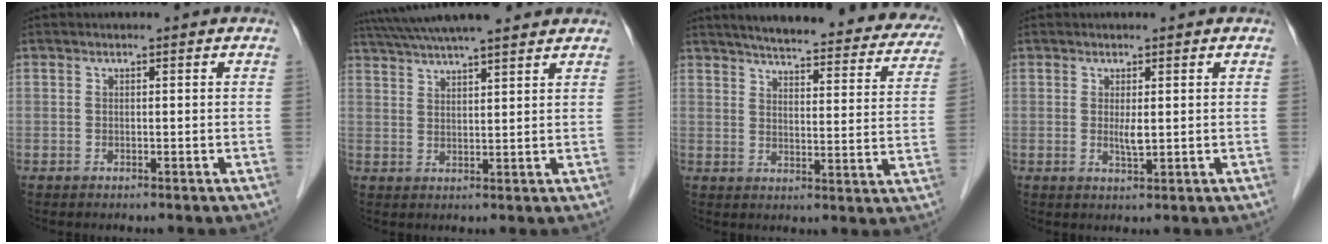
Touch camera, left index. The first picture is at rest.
{"total": 15.8, "force": [13.9, 1.7, 7.5], "torque": [-0.130, 0.044, 0.210]}
{"total": 27.4, "force": [24.0, 5.4, 12.1], "torque": [-0.164, -0.025, 0.280]}
{"total": 1.8, "force": [0.4, 0.2, 1.8], "torque": [-0.037, -0.005, 0.010]}